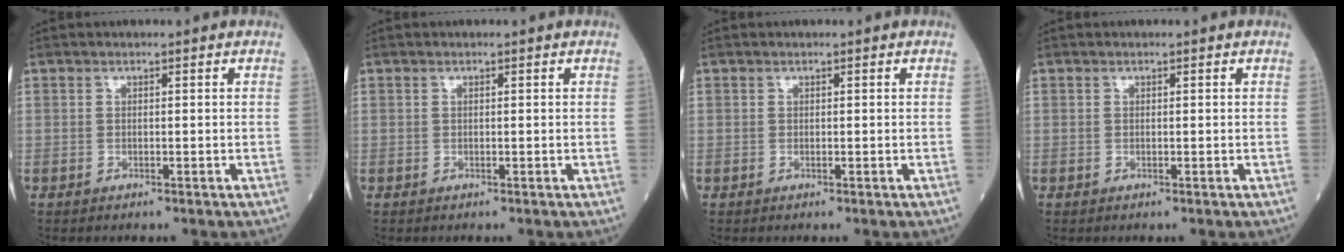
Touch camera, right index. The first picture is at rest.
{"total": 0.0}
{"total": 0.0}
{"total": 0.0}